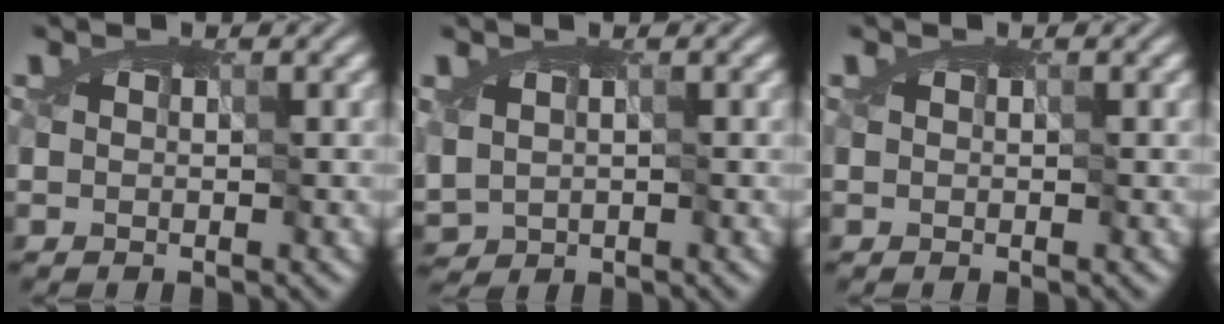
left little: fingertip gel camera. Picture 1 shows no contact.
{"total": 1.4, "force": [-0.3, 1.0, 1.0], "torque": [-0.023, -0.003, -0.006]}
{"total": 0.0}